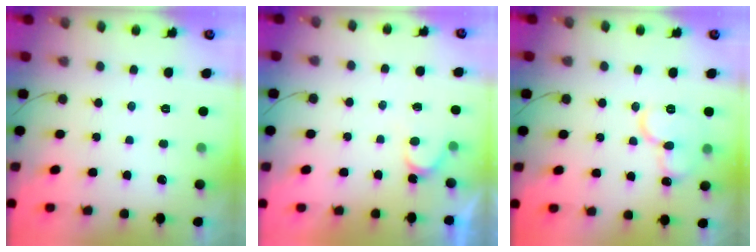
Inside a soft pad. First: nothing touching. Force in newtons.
{"total": 3.5, "press": 3.5, "slide": 0.2}
{"total": 12.2, "press": 12.0, "slide": 1.9}